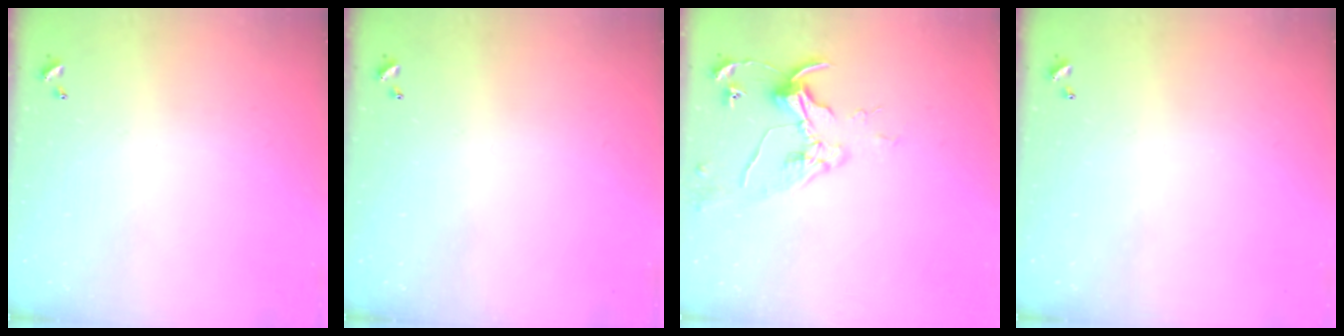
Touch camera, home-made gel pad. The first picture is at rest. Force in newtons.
{"total": 0.0}
{"total": 8.5, "press": 8.4, "slide": 0.9}
{"total": 0.0}